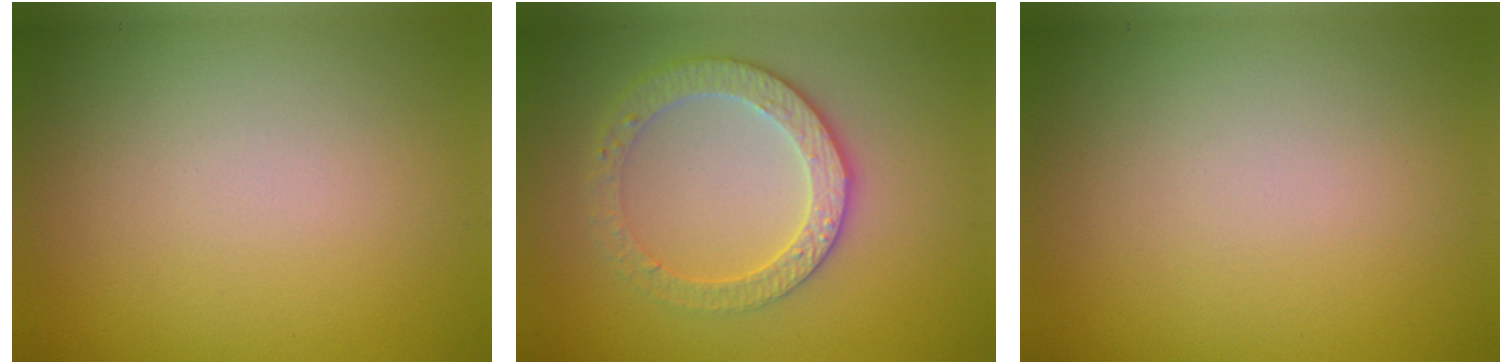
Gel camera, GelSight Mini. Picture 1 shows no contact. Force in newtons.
{"total": 3.3, "press": 3.2, "slide": 0.9}
{"total": 0.0}